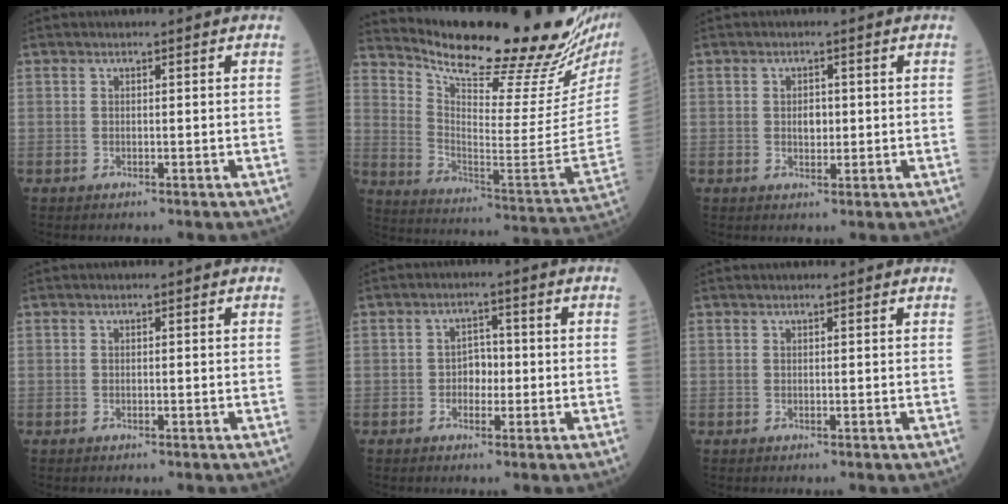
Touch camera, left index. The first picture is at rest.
{"total": 26.4, "force": [23.2, 0.2, 12.7], "torque": [-0.216, -0.107, 0.326]}
{"total": 2.1, "force": [0.2, 1.4, 1.6], "torque": [-0.026, 0.001, 0.003]}
{"total": 0.0}
{"total": 2.9, "force": [-0.5, 2.0, 2.0], "torque": [-0.025, 0.008, -0.011]}
{"total": 2.6, "force": [2.5, 0.1, 0.8], "torque": [-0.010, 0.021, 0.030]}